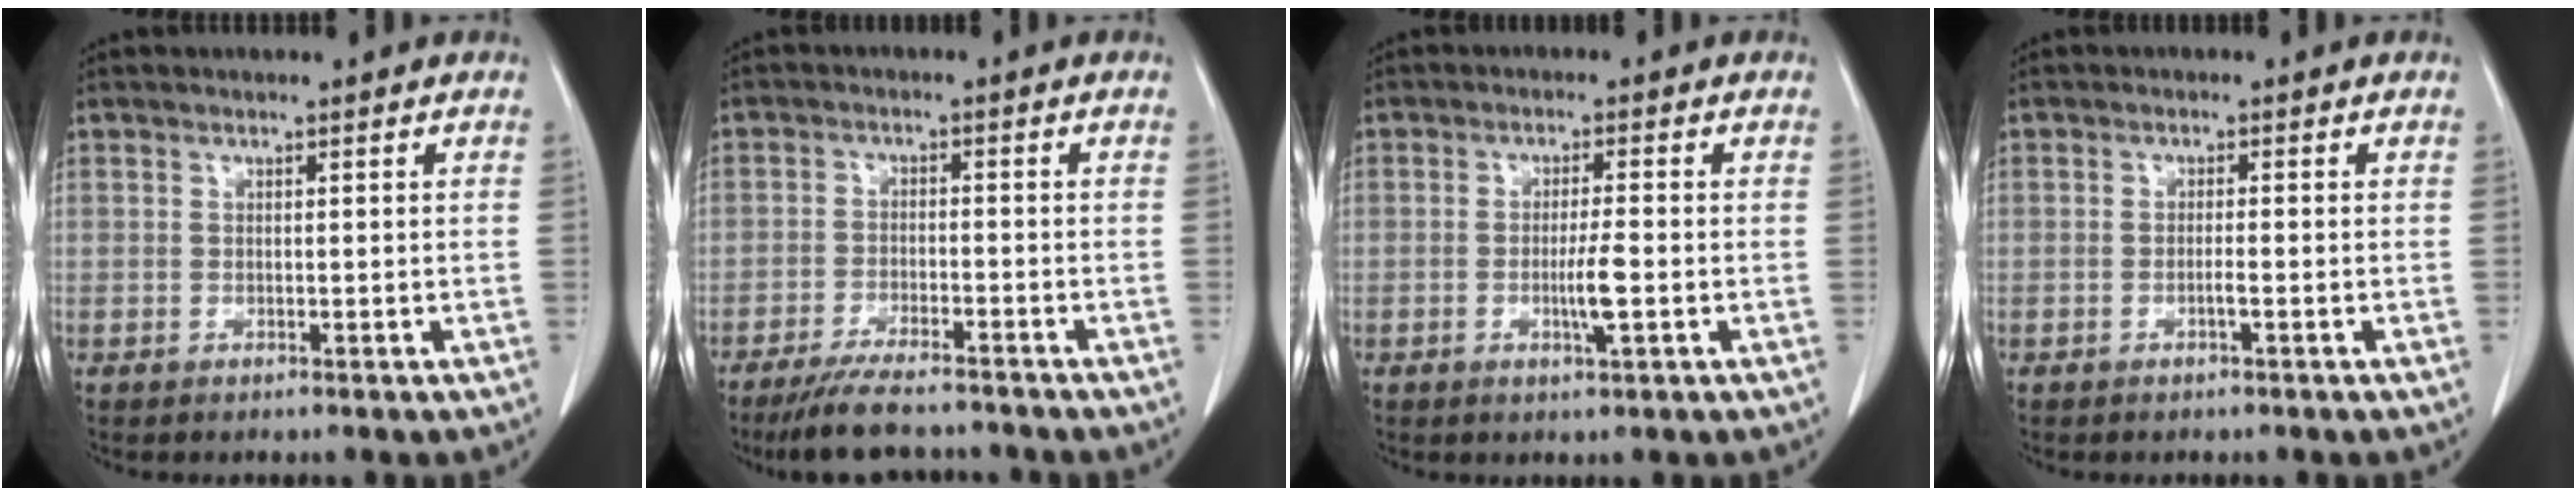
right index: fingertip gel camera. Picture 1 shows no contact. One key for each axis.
{"total": 9.2, "fx": -8.1, "fy": 1.4, "fz": 4.1, "tx": -0.067, "ty": -0.020, "tz": -0.131}
{"total": 3.9, "fx": -1.0, "fy": 0.0, "fz": 3.8, "tx": -0.069, "ty": -0.005, "tz": -0.014}
{"total": 1.0, "fx": -0.4, "fy": -0.1, "fz": 0.9, "tx": -0.018, "ty": 0.002, "tz": -0.006}